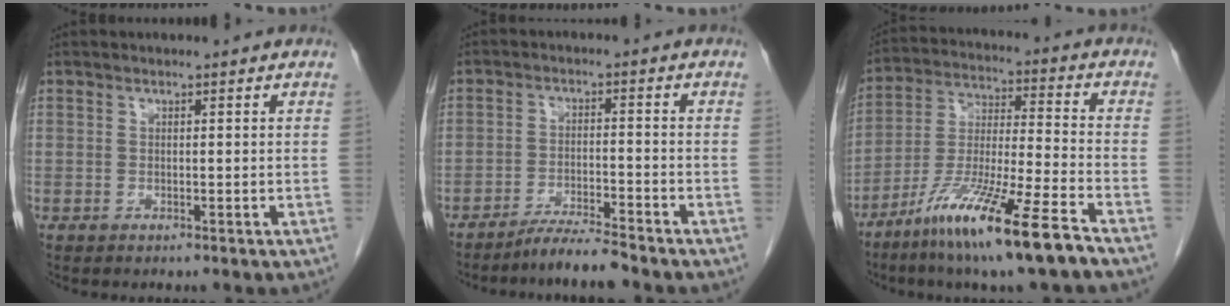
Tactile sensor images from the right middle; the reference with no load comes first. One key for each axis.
{"total": 4.9, "fx": -4.5, "fy": -0.7, "fz": 1.9, "tx": -0.030, "ty": -0.018, "tz": -0.083}
{"total": 16.1, "fx": -10.4, "fy": 0.0, "fz": 12.3, "tx": -0.250, "ty": -0.042, "tz": -0.193}